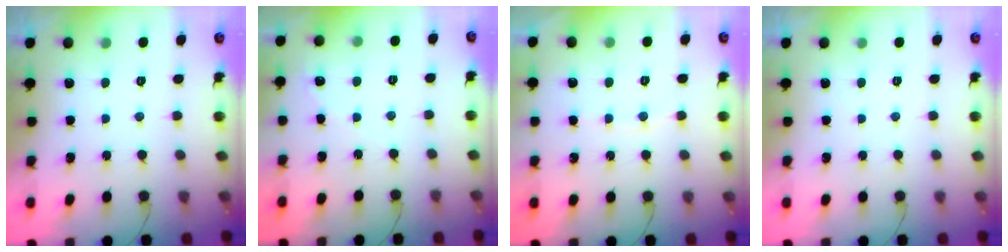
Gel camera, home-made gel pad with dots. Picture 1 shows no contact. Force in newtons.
{"total": 3.3, "press": 3.3, "slide": 0.4}
{"total": 3.9, "press": 3.8, "slide": 0.3}
{"total": 0.0}